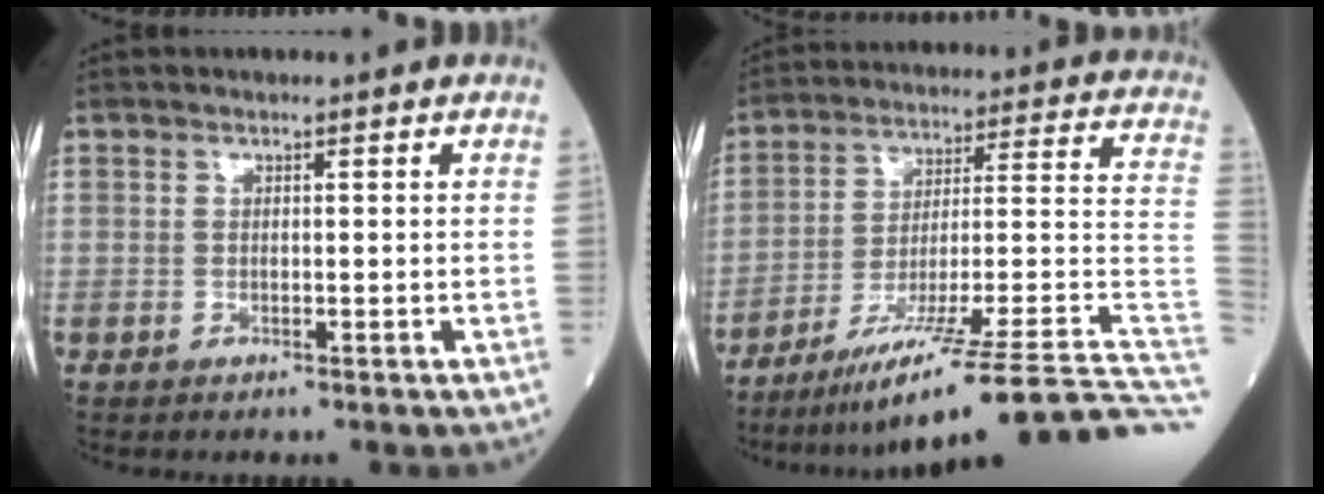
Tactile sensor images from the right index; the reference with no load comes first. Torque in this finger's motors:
{"motor_torque": [-1.09, -0.86, 0.00, 0.00]}